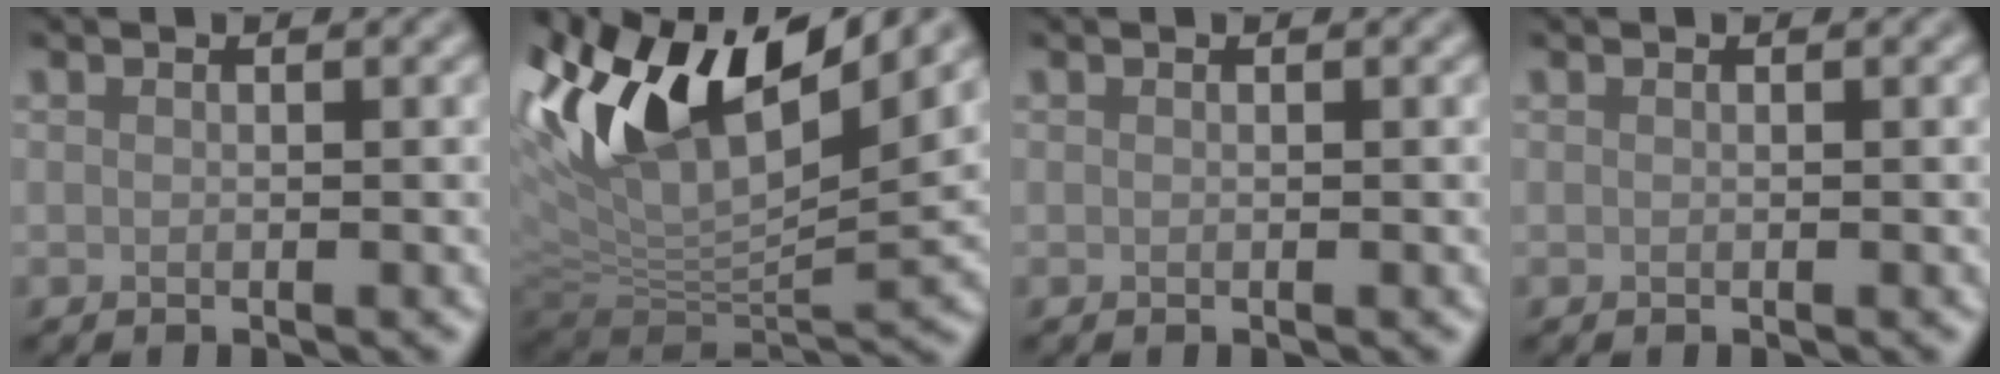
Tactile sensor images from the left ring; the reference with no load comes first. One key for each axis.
{"total": 13.2, "fx": 5.4, "fy": 5.9, "fz": 10.4, "tx": -0.207, "ty": 0.017, "tz": 0.098}
{"total": 0.0}
{"total": 0.0}